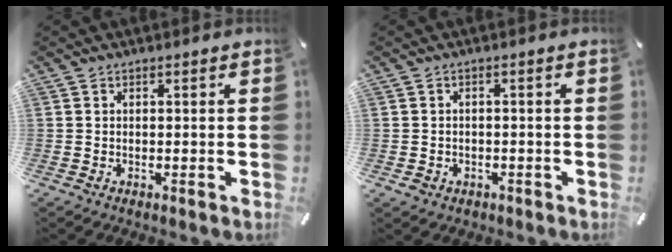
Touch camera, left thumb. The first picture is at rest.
{"total": 1.9, "force": [-0.8, 1.7, 0.4], "torque": [-0.008, 0.005, -0.019]}